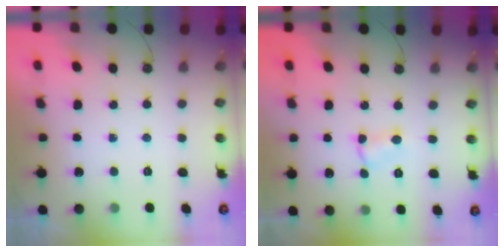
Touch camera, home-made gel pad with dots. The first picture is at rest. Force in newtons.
{"total": 2.5, "press": 2.5, "slide": 0.4}